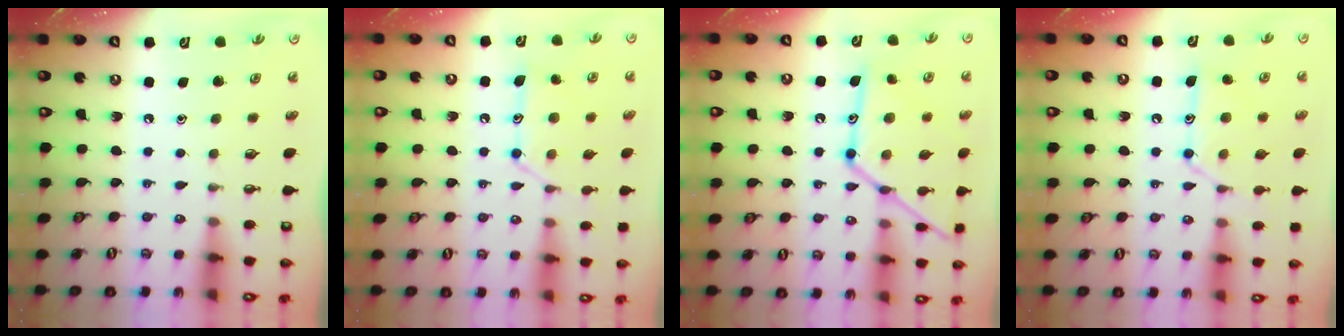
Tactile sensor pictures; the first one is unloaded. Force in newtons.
{"total": 14.0, "press": 14.0, "slide": 1.0}
{"total": 19.7, "press": 19.6, "slide": 1.3}
{"total": 13.7, "press": 13.7, "slide": 1.1}